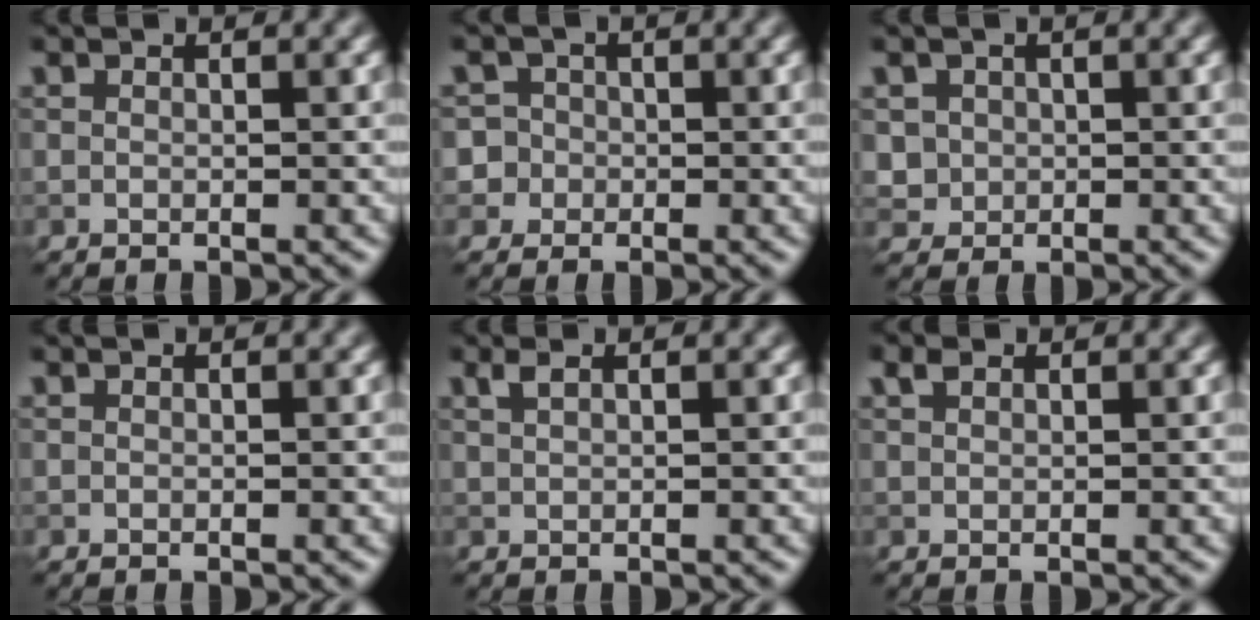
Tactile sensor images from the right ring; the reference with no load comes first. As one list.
[{"total": 4.0, "force": [-0.4, 3.9, 0.9], "torque": [0.010, 0.022, -0.027]}, {"total": 1.8, "force": [0.2, 1.7, 0.4], "torque": [-0.004, -0.005, 0.020]}, {"total": 0.0}, {"total": 1.1, "force": [0.7, 0.3, 0.8], "torque": [-0.016, 0.006, 0.014]}, {"total": 1.0, "force": [0.7, 0.5, 0.5], "torque": [-0.012, 0.005, 0.014]}]